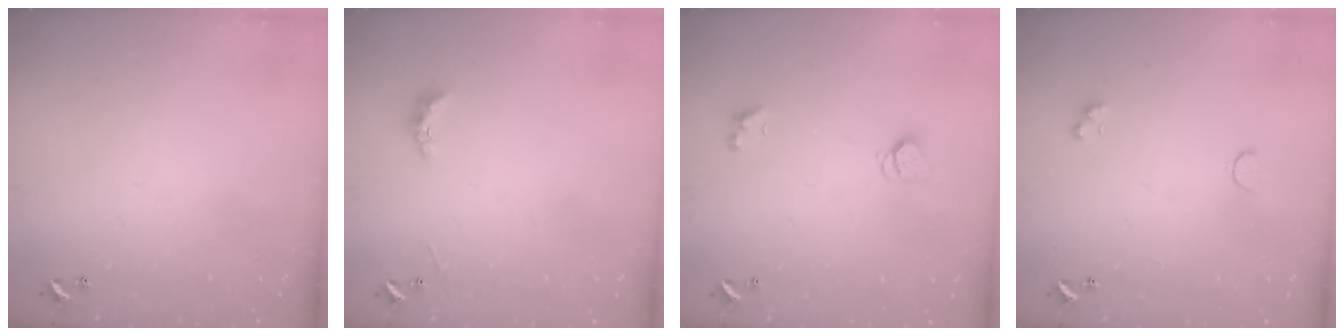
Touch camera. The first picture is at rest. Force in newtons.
{"total": 2.1, "press": 2.0, "slide": 0.6}
{"total": 2.1, "press": 2.0, "slide": 0.3}
{"total": 1.3, "press": 1.0, "slide": 0.8}